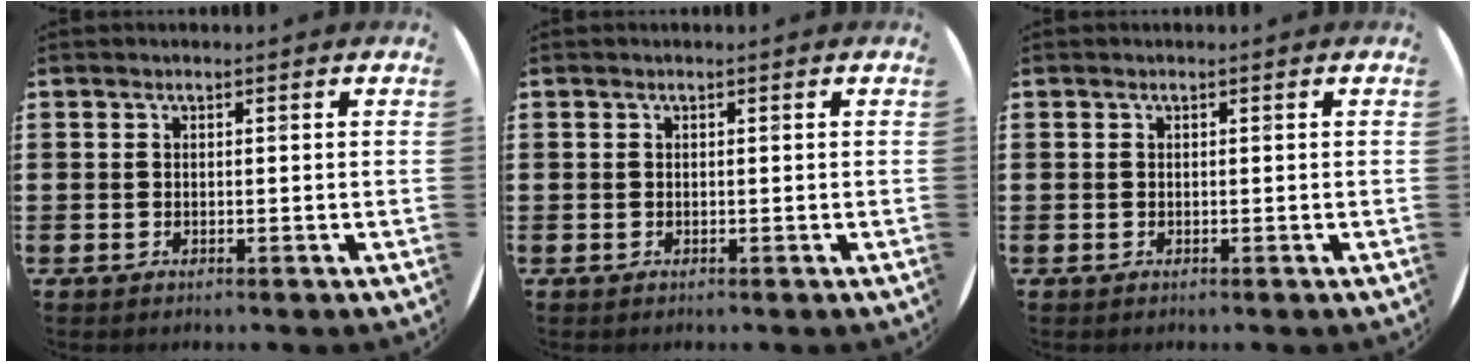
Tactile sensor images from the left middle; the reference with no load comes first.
{"total": 0.0}
{"total": 0.0}